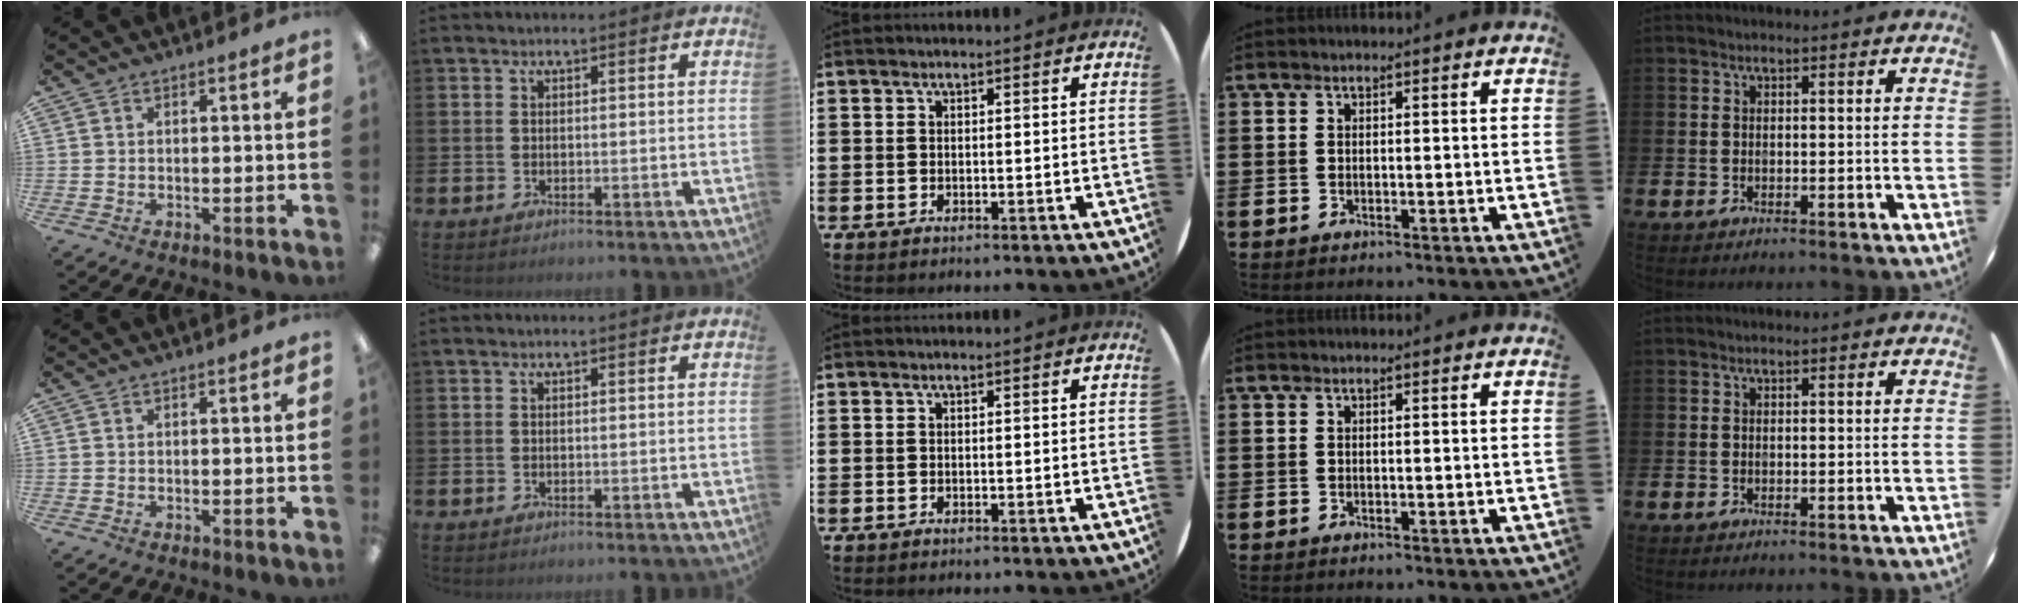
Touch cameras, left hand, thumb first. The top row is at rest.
{}